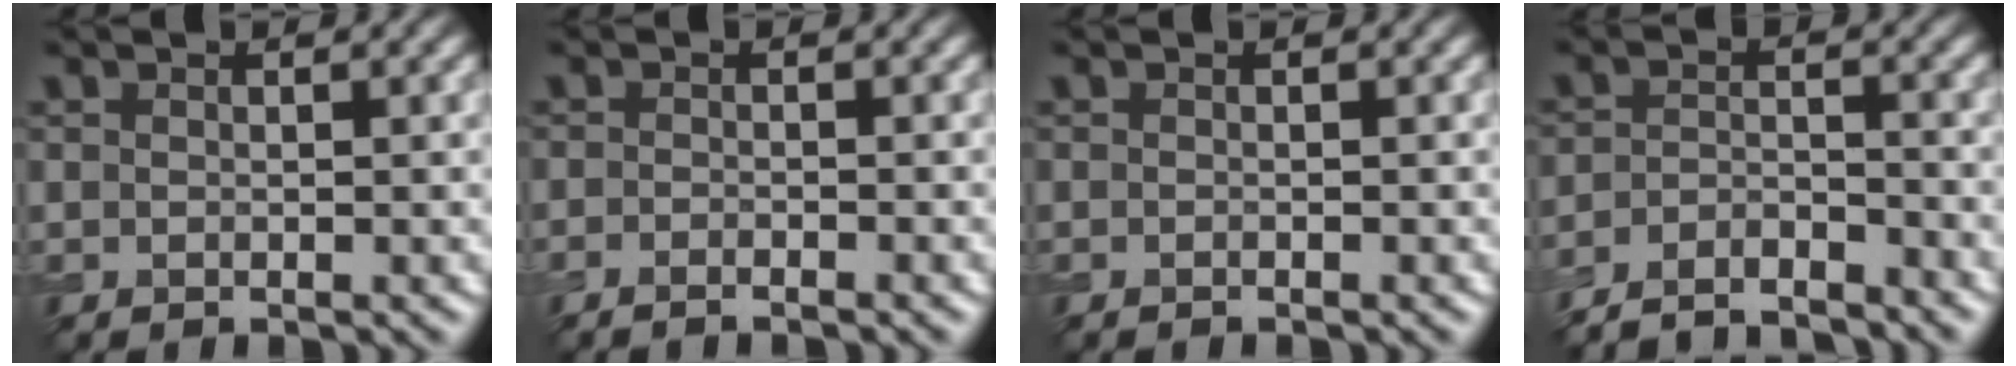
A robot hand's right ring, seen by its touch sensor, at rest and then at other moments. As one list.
[{"total": 1.5, "force": [-1.2, 0.2, 0.8], "torque": [-0.014, -0.002, -0.023]}, {"total": 0.5, "force": [-0.5, 0.0, 0.2], "torque": [-0.004, -0.003, -0.008]}, {"total": 4.9, "force": [-4.7, 0.7, 1.3], "torque": [-0.026, -0.006, -0.087]}]